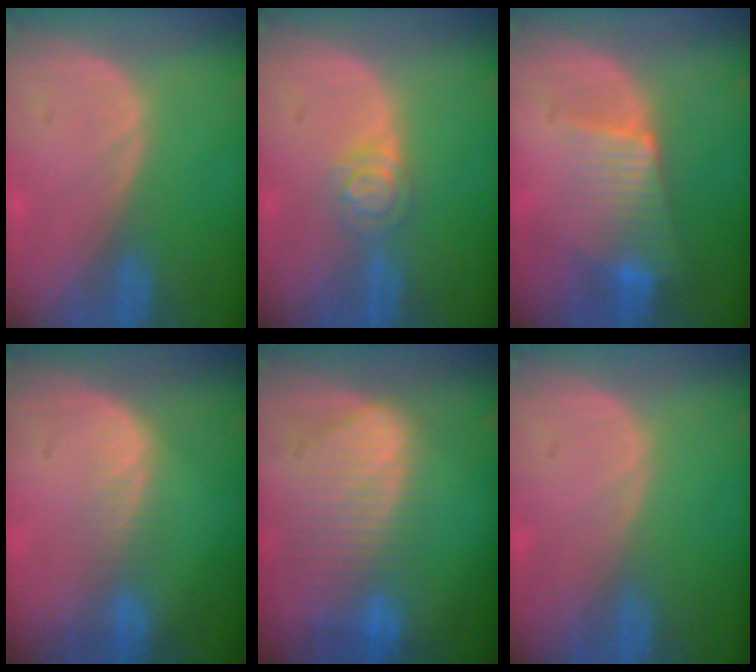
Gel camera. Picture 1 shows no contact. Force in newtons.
{"total": 3.9, "press": 3.6, "slide": 1.5}
{"total": 6.7, "press": 6.2, "slide": 2.4}
{"total": 2.0, "press": 2.0, "slide": 0.1}
{"total": 9.4, "press": 8.2, "slide": 4.6}
{"total": 0.0}